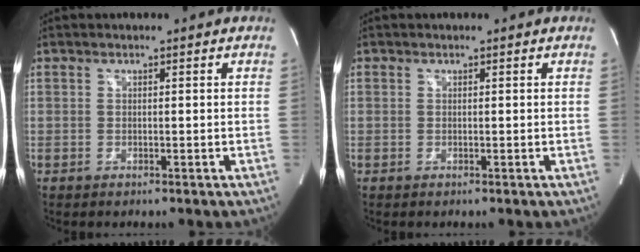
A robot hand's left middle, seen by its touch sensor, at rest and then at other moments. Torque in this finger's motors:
{"motor_torque": [0.00, 0.01, -0.08, 0.00]}